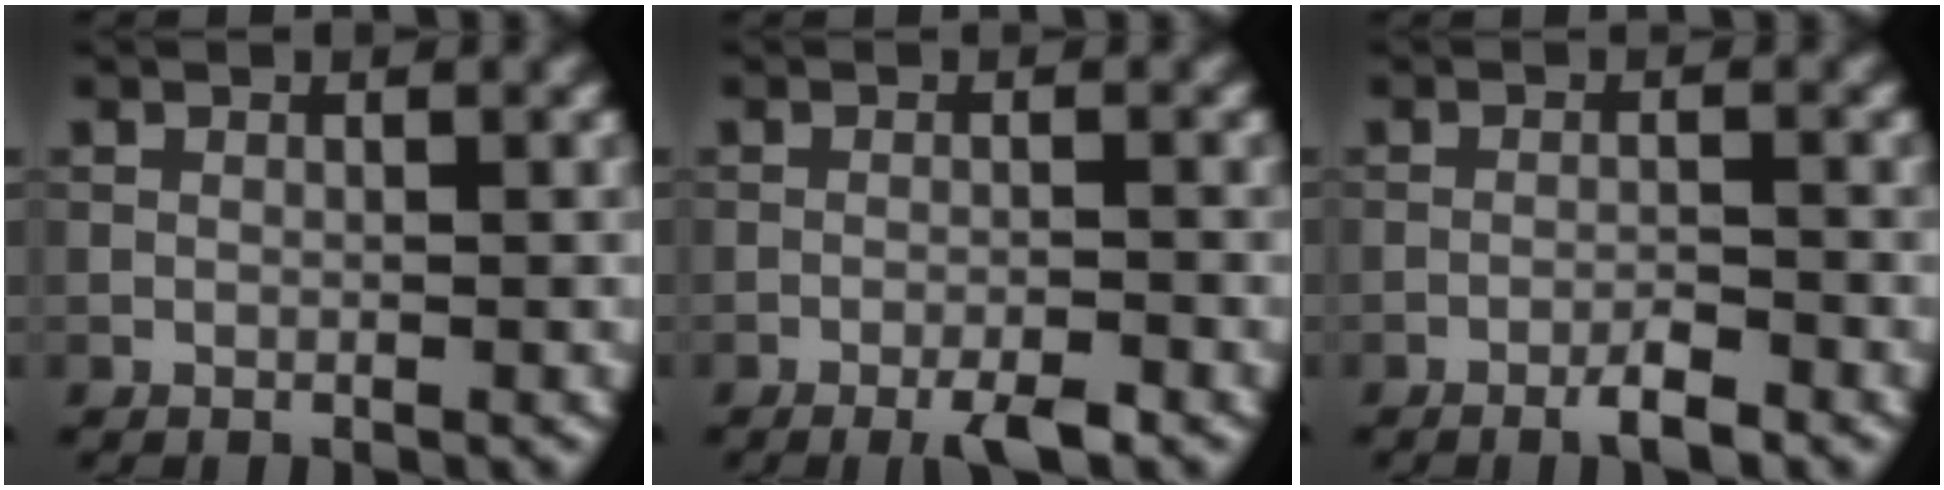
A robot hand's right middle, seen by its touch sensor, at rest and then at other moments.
{"total": 2.9, "force": [-2.0, 0.3, 2.1], "torque": [-0.036, 0.001, -0.037]}
{"total": 2.0, "force": [-1.4, 0.2, 1.5], "torque": [-0.023, 0.002, -0.027]}